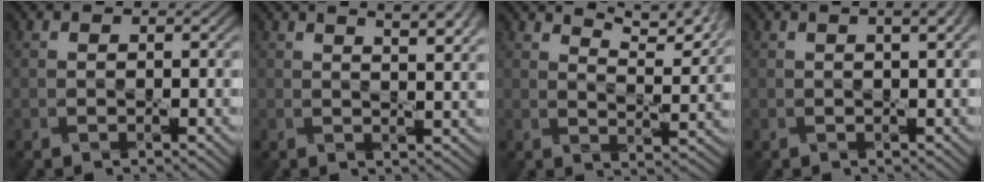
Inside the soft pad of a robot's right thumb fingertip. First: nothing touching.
{"total": 7.1, "force": [4.0, 2.1, 5.5], "torque": [-0.060, 0.014, 0.044]}
{"total": 8.8, "force": [6.9, 1.7, 5.1], "torque": [-0.088, -0.008, 0.109]}
{"total": 3.2, "force": [1.3, 0.8, 2.8], "torque": [-0.034, 0.002, 0.006]}